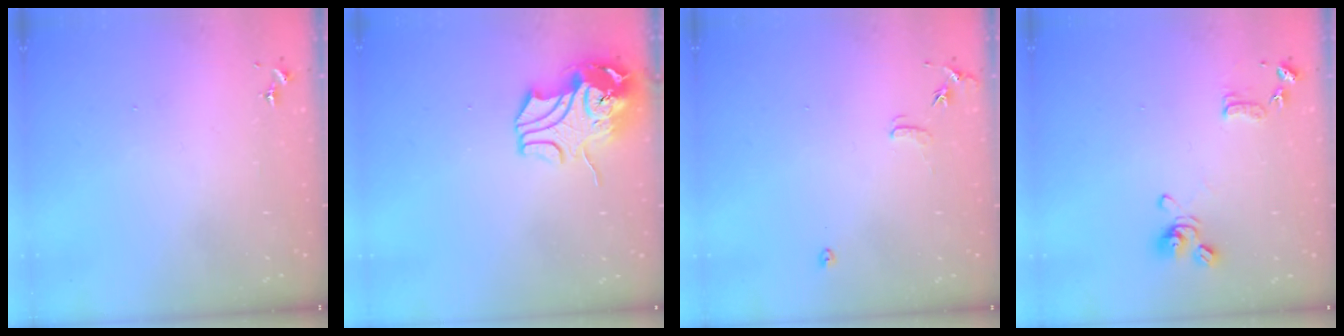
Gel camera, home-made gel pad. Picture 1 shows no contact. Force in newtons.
{"total": 12.4, "press": 12.3, "slide": 2.0}
{"total": 6.9, "press": 6.9, "slide": 0.7}
{"total": 9.8, "press": 9.7, "slide": 1.7}